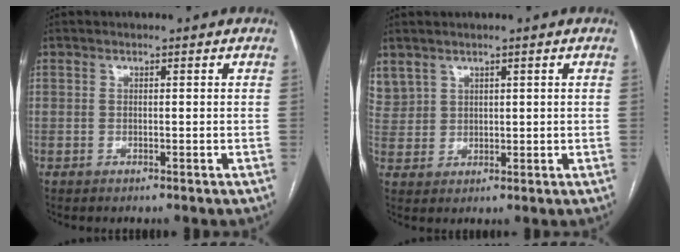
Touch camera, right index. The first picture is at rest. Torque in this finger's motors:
{"motor_torque": [-0.37, 0.19, -0.05, 0.00]}